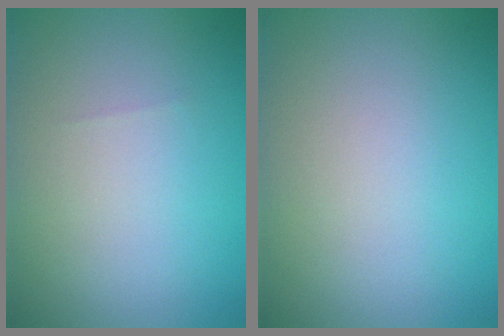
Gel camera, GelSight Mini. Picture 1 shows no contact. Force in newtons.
{"total": 0.0}